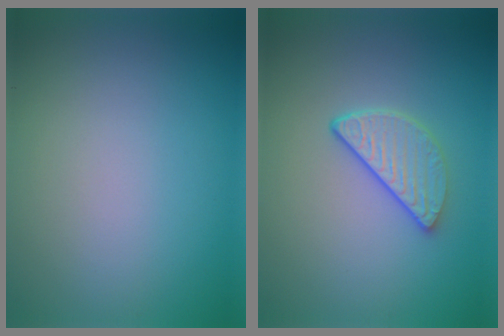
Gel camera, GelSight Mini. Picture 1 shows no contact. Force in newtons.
{"total": 3.2, "press": 2.6, "slide": 2.0}